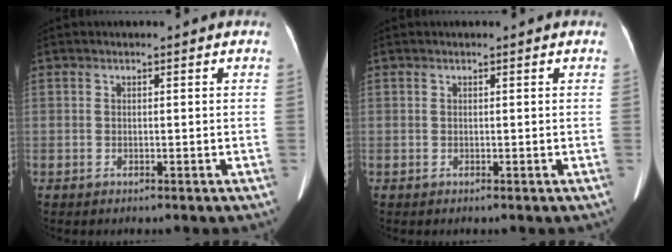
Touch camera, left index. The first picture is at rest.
{"total": 0.0}